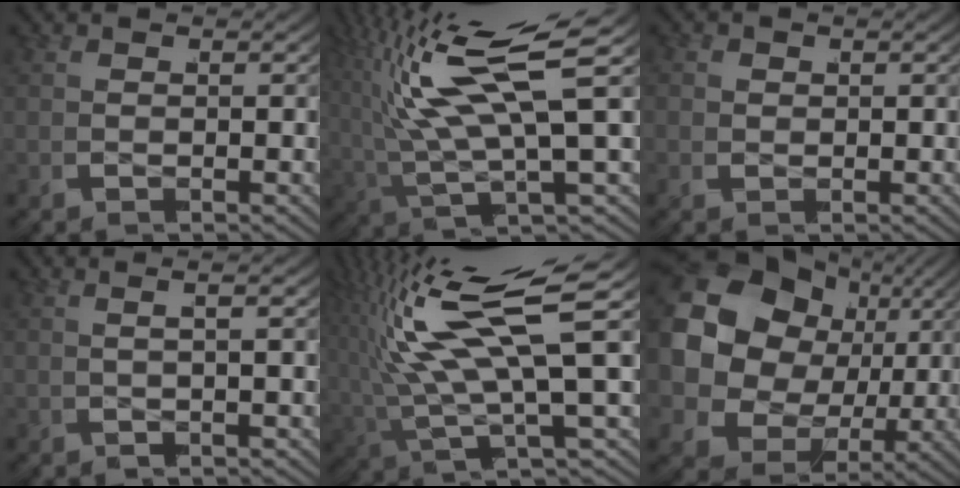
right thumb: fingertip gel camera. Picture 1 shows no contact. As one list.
[{"total": 9.1, "force": [0.0, 4.0, 8.2], "torque": [-0.182, -0.006, 0.005]}, {"total": 0.9, "force": [0.0, 0.9, 0.2], "torque": [-0.008, -0.005, 0.002]}, {"total": 1.5, "force": [-0.2, -1.4, 0.4], "torque": [-0.010, 0.020, -0.006]}, {"total": 10.0, "force": [0.4, 4.2, 9.1], "torque": [-0.199, -0.004, 0.010]}, {"total": 19.4, "force": [0.8, 15.2, 12.0], "torque": [-0.285, -0.014, 0.006]}]